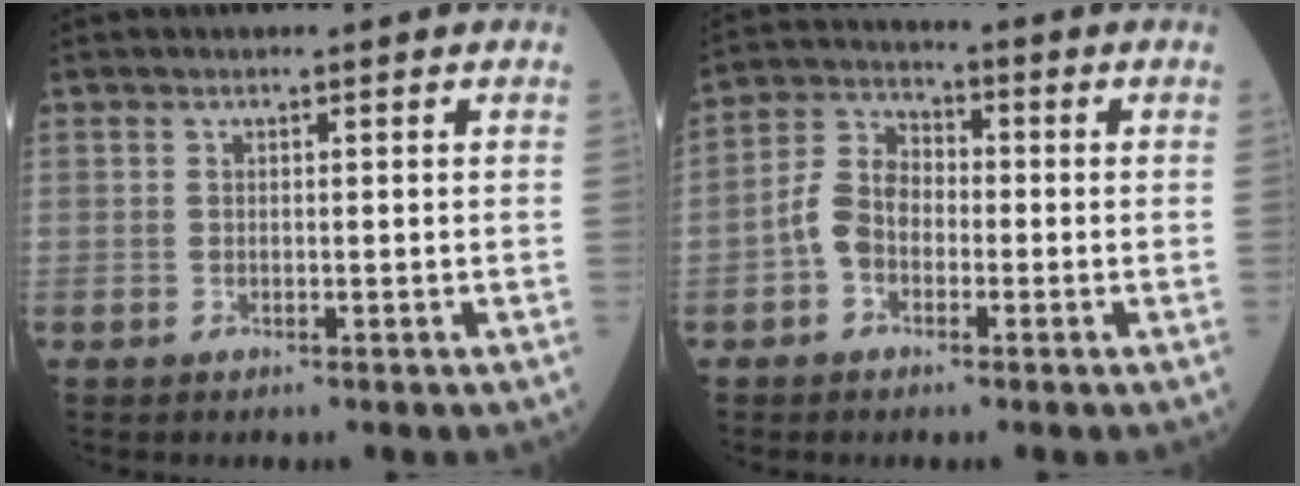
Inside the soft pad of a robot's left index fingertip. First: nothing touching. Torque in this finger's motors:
{"motor_torque": [0.17, 0.72, -0.26, -0.21]}